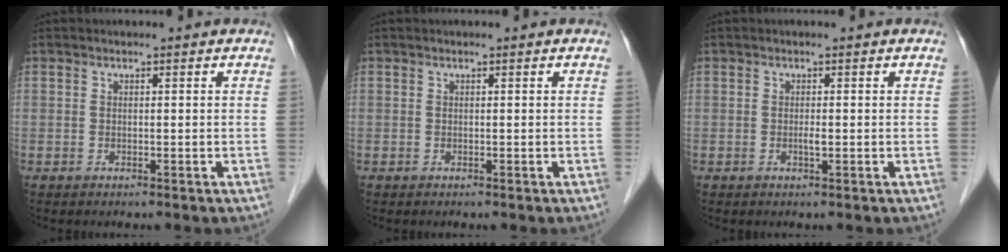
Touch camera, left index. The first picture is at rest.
{"total": 0.0}
{"total": 0.9, "force": [-0.6, 0.0, 0.7], "torque": [-0.015, -0.007, -0.010]}